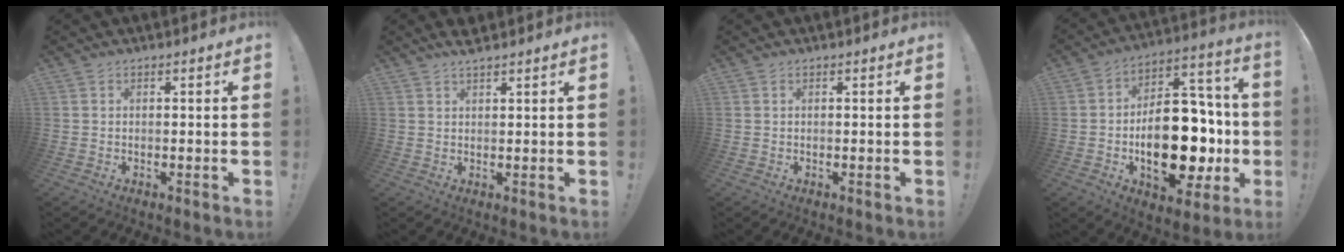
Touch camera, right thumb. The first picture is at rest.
{"total": 2.8, "force": [2.5, 0.2, 1.3], "torque": [-0.014, -0.015, 0.042]}
{"total": 0.0}
{"total": 25.2, "force": [-5.5, 14.5, 19.9], "torque": [-0.297, 0.037, -0.066]}